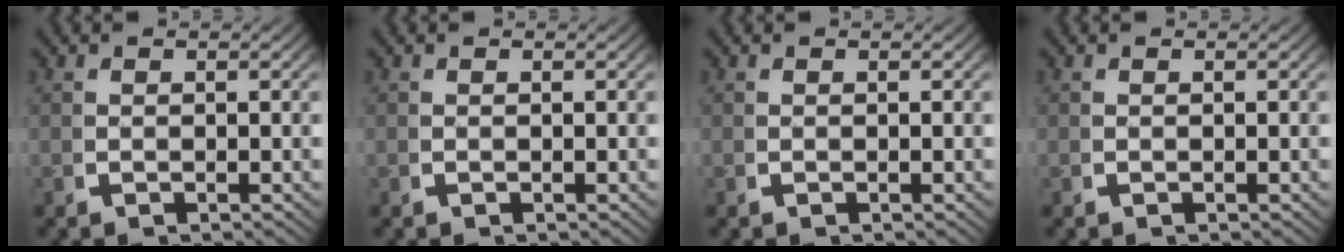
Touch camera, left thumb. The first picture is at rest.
{"total": 0.0}
{"total": 0.0}
{"total": 0.0}